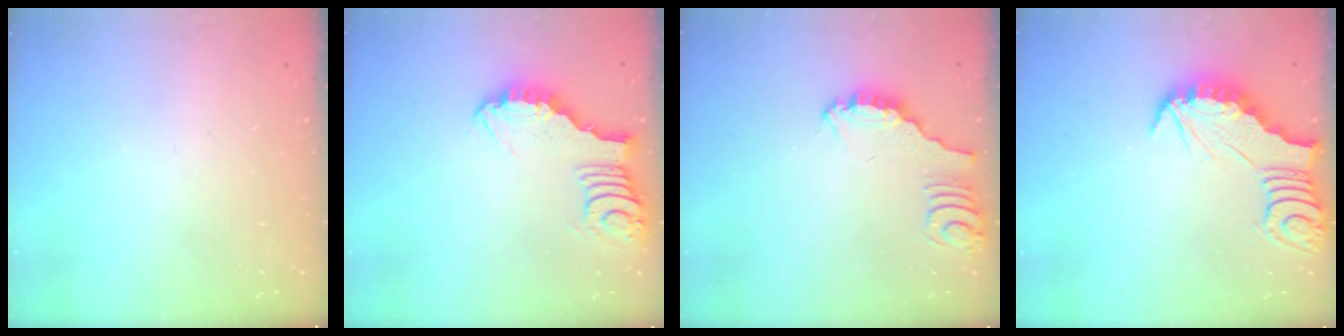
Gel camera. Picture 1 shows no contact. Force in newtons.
{"total": 4.2, "press": 4.2, "slide": 0.4}
{"total": 3.0, "press": 3.0, "slide": 0.2}
{"total": 2.8, "press": 2.8, "slide": 0.3}